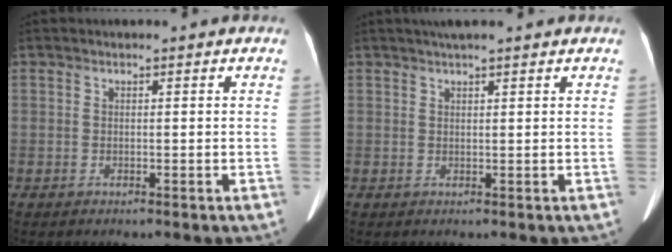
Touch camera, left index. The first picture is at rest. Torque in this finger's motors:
{"motor_torque": [0.40, -1.10, 0.00, 0.02]}